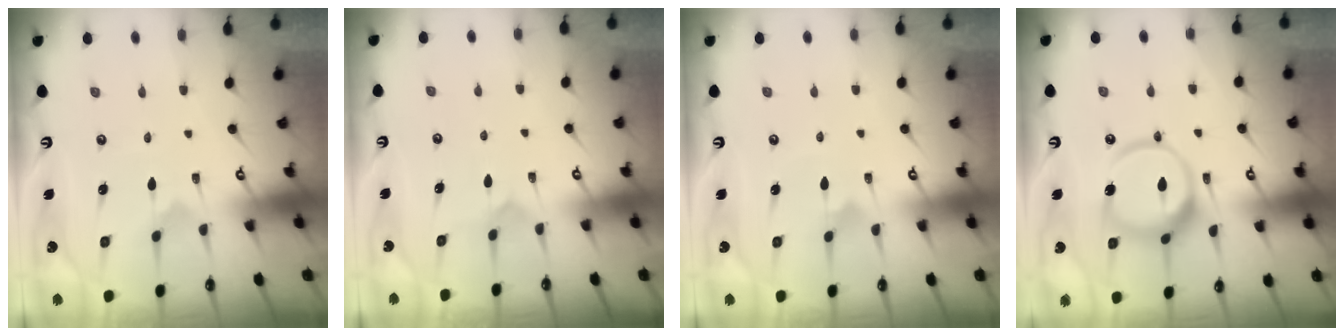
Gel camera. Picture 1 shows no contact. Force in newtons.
{"total": 4.0, "press": 4.0, "slide": 0.5}
{"total": 2.4, "press": 2.4, "slide": 0.1}
{"total": 13.7, "press": 13.6, "slide": 1.5}